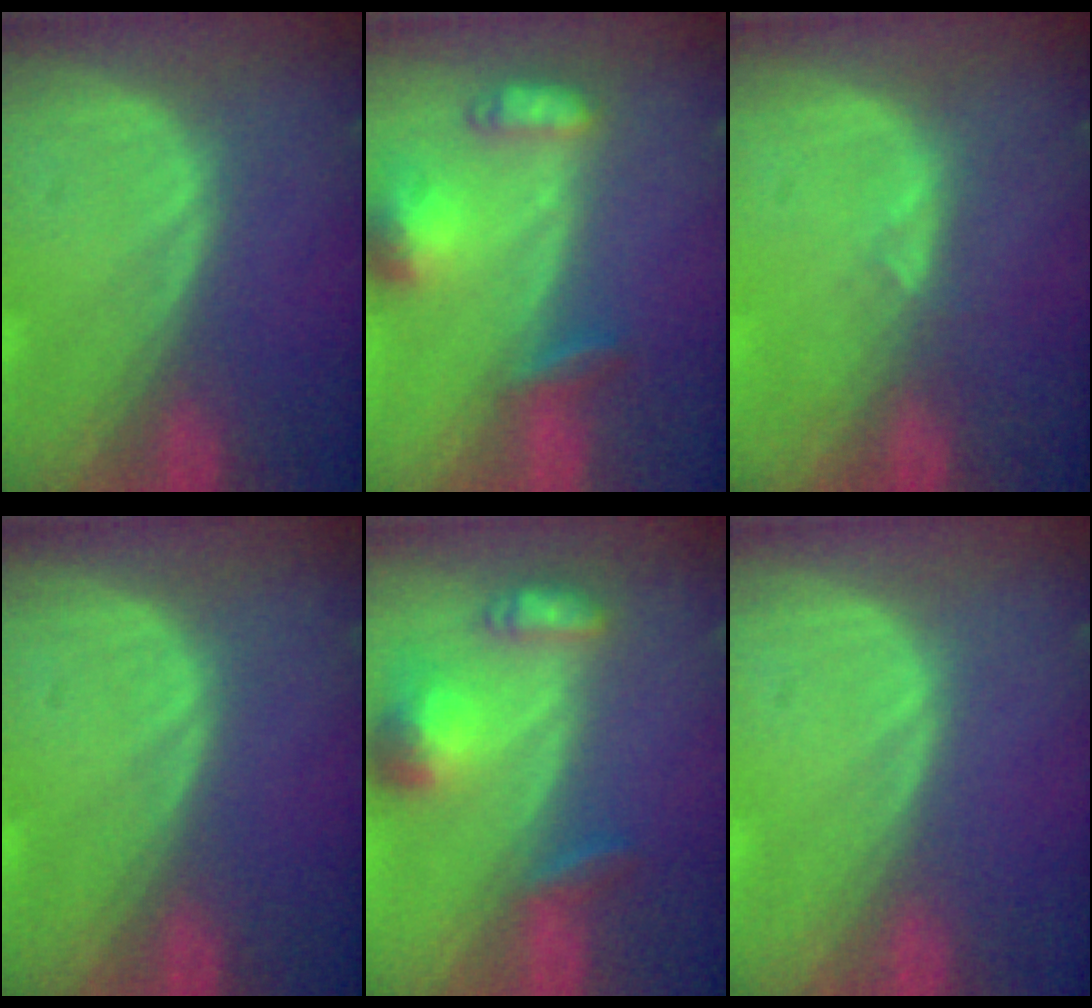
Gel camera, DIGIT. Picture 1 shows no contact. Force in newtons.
{"total": 6.6, "press": 6.3, "slide": 2.2}
{"total": 0.9, "press": 0.9, "slide": 0.3}
{"total": 0.0}
{"total": 7.1, "press": 6.5, "slide": 2.7}
{"total": 0.0}